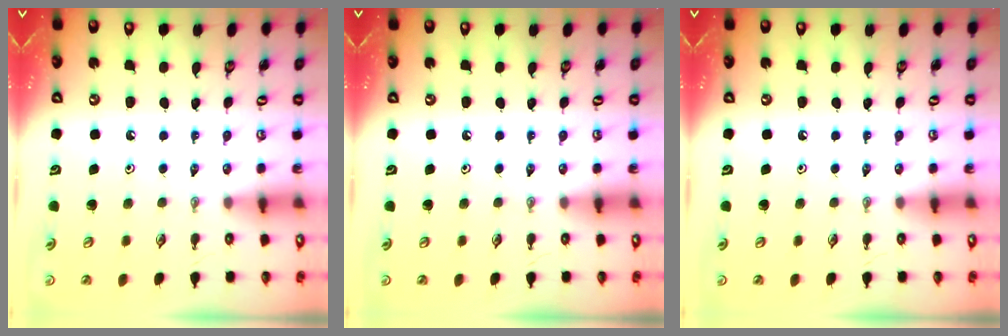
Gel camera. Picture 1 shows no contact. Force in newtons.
{"total": 0.0}
{"total": 0.0}